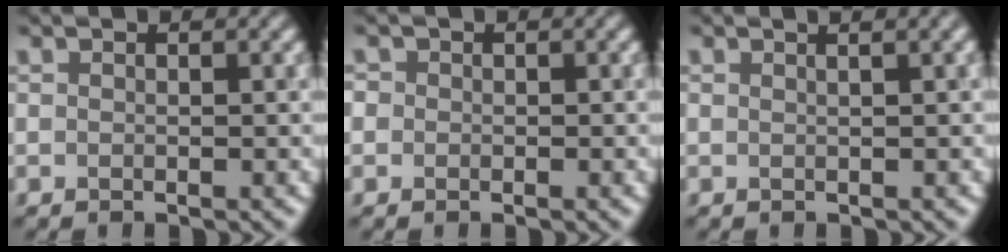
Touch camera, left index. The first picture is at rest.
{"total": 1.2, "force": [0.1, 1.2, 0.2], "torque": [0.013, 0.006, -0.009]}
{"total": 2.2, "force": [1.0, 0.7, 1.8], "torque": [-0.012, 0.006, 0.006]}